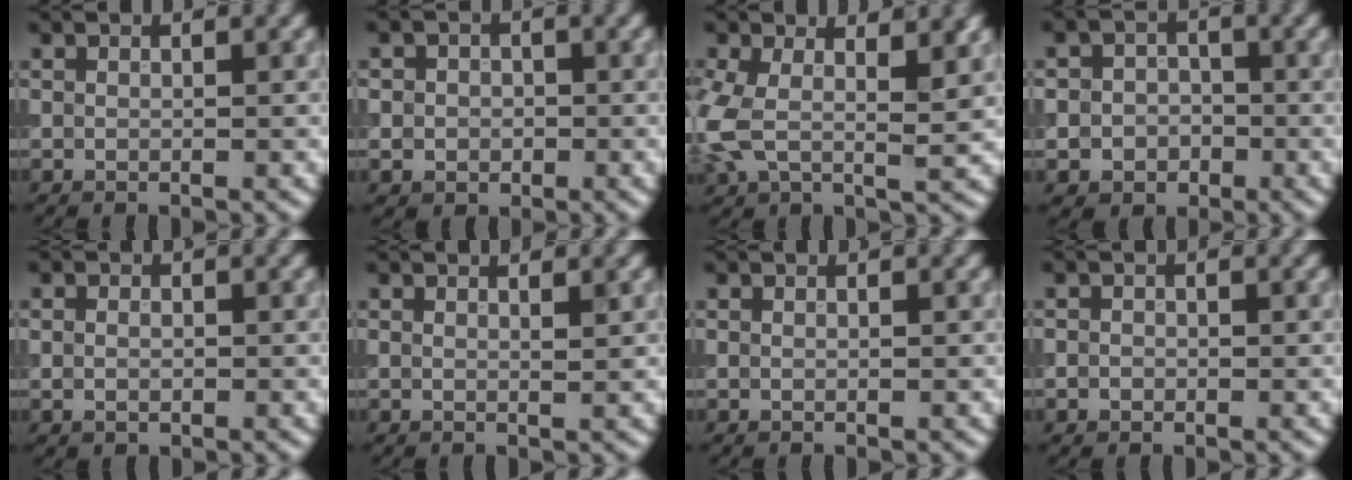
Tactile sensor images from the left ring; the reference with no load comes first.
{"total": 2.3, "force": [-0.2, 2.2, 0.7], "torque": [0.010, -0.003, -0.017]}
{"total": 6.8, "force": [1.4, 3.3, 5.7], "torque": [-0.137, -0.001, 0.015]}
{"total": 3.8, "force": [-1.0, 3.6, 0.9], "torque": [0.016, 0.004, -0.036]}
{"total": 1.2, "force": [0.0, 0.9, 0.8], "torque": [-0.013, -0.002, -0.001]}
{"total": 1.0, "force": [0.6, 0.2, 0.7], "torque": [-0.004, 0.001, 0.006]}
{"total": 0.0}
{"total": 0.7, "force": [-0.3, 0.7, 0.1], "torque": [0.004, -0.003, -0.006]}